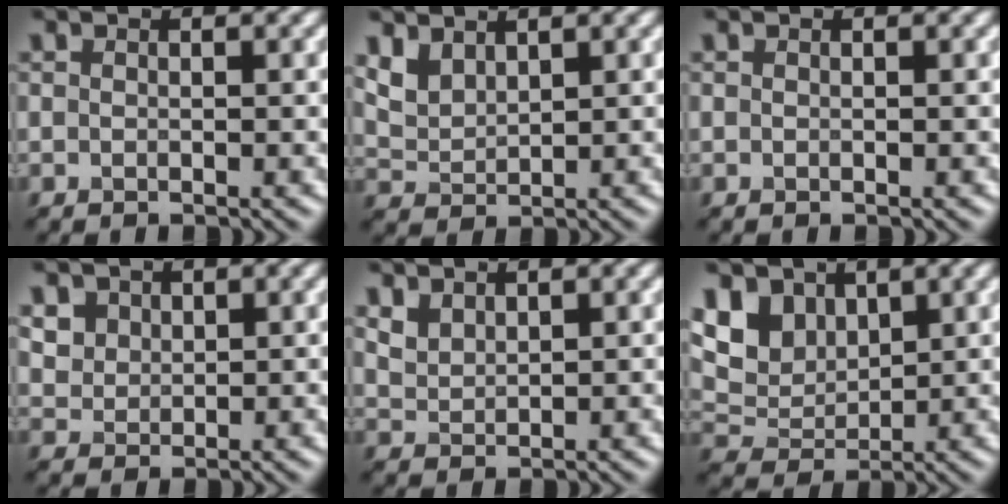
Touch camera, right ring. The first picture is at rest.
{"total": 1.6, "force": [1.5, 0.2, -0.2], "torque": [-0.024, 0.003, 0.065]}
{"total": 0.0}
{"total": 1.8, "force": [1.3, 1.2, -0.2], "torque": [-0.034, 0.002, 0.053]}
{"total": 1.2, "force": [1.1, -0.1, -0.6], "torque": [-0.017, 0.001, 0.054]}
{"total": 4.9, "force": [3.2, 3.1, 1.9], "torque": [-0.083, -0.001, 0.096]}